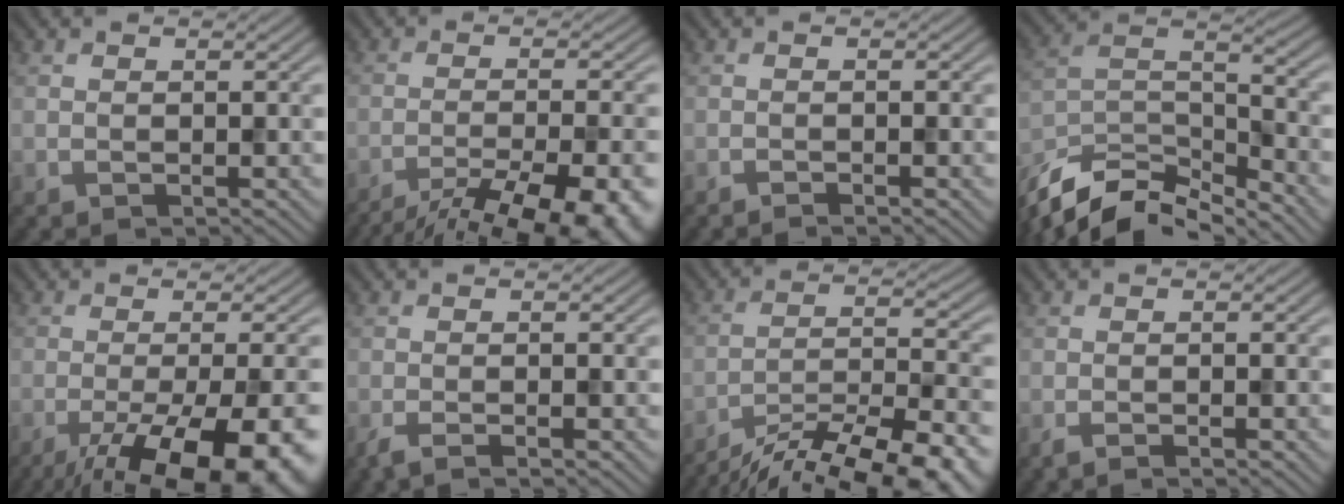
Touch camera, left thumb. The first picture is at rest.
{"total": 14.5, "force": [-11.1, 3.7, 8.6], "torque": [-0.122, -0.020, -0.140]}
{"total": 1.0, "force": [-0.8, 0.0, 0.6], "torque": [-0.007, 0.002, -0.017]}
{"total": 12.9, "force": [-10.5, 4.1, 6.4], "torque": [-0.139, -0.009, -0.192]}
{"total": 16.3, "force": [-8.8, 4.7, 12.9], "torque": [-0.177, -0.027, -0.120]}
{"total": 2.5, "force": [-1.6, 0.3, 1.9], "torque": [-0.031, -0.001, -0.039]}
{"total": 16.9, "force": [-14.1, 4.1, 8.3], "torque": [-0.120, -0.017, -0.203]}
{"total": 1.8, "force": [-1.3, 0.1, 1.2], "torque": [-0.019, 0.000, -0.027]}